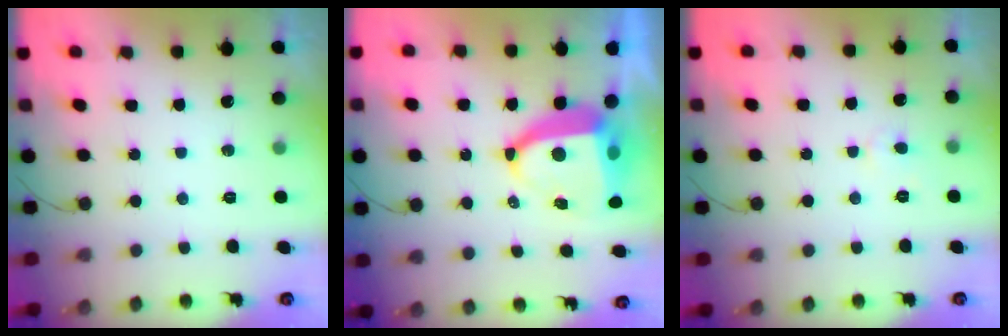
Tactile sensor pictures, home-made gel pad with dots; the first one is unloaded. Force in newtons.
{"total": 10.2, "press": 10.1, "slide": 1.0}
{"total": 2.3, "press": 2.3, "slide": 0.1}